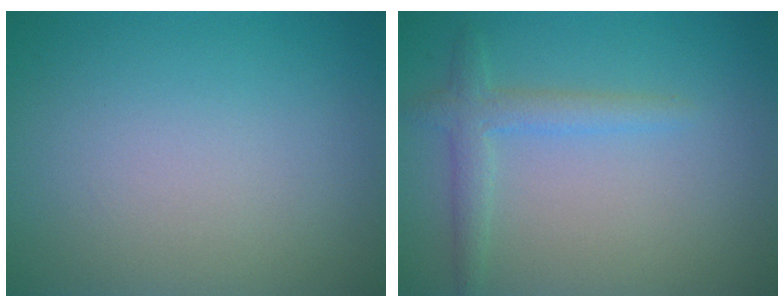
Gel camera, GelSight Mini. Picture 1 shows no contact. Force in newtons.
{"total": 2.4, "press": 2.4, "slide": 0.1}